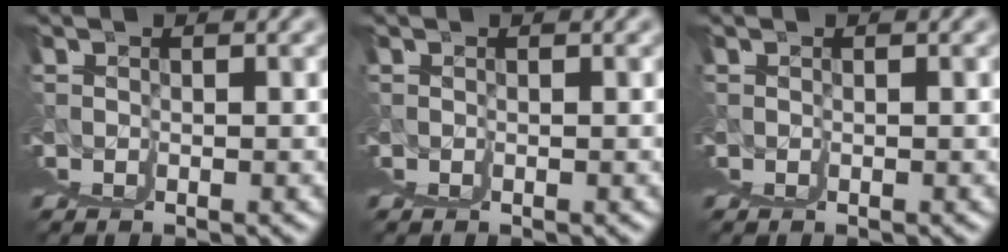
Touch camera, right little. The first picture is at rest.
{"total": 0.0}
{"total": 0.0}